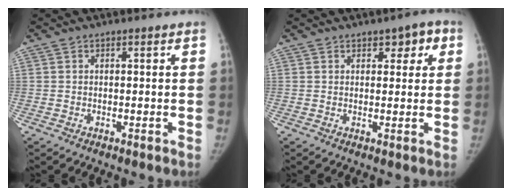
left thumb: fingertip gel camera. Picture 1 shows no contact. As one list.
[{"total": 4.3, "force": [2.0, 2.4, 2.9], "torque": [-0.006, -0.002, 0.018]}]